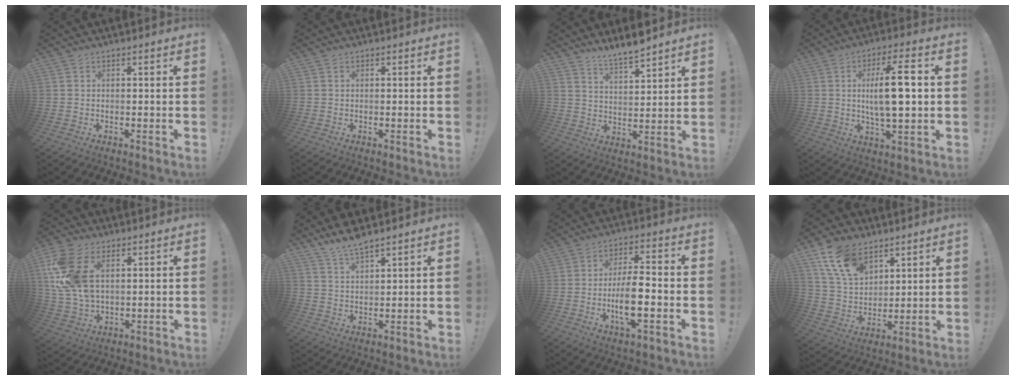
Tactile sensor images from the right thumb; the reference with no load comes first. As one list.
[{"total": 0.0}, {"total": 7.2, "force": [6.7, 0.5, 2.7], "torque": [-0.049, -0.049, 0.120]}, {"total": 13.4, "force": [1.3, 3.6, 12.9], "torque": [-0.224, -0.004, 0.011]}, {"total": 15.4, "force": [4.8, 9.6, 11.1], "torque": [-0.221, -0.016, 0.089]}, {"total": 5.9, "force": [5.3, 0.8, 2.5], "torque": [-0.054, -0.032, 0.097]}, {"total": 10.6, "force": [-2.7, 3.1, 9.8], "torque": [-0.195, 0.002, -0.054]}, {"total": 14.2, "force": [8.8, 8.7, 6.9], "torque": [-0.125, -0.040, 0.169]}]